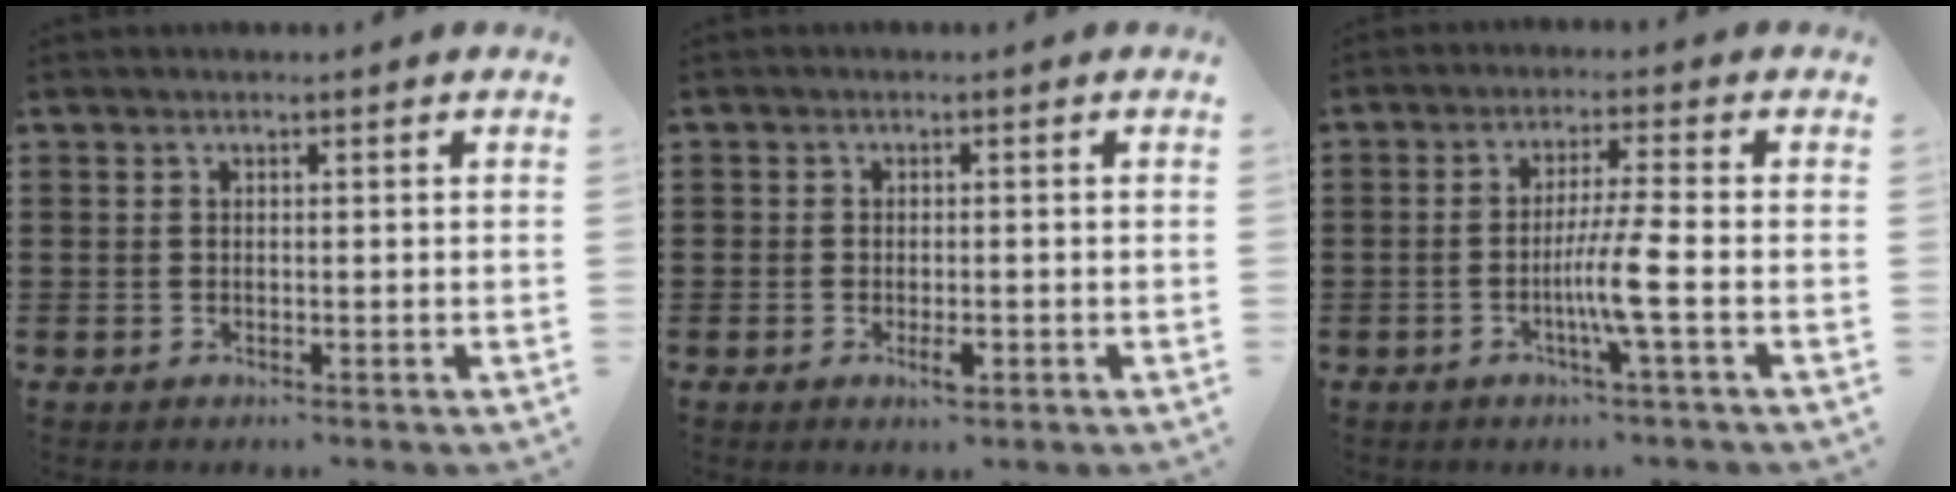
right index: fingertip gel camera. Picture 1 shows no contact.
{"total": 2.2, "force": [-1.0, 1.0, 1.7], "torque": [-0.031, 0.001, -0.018]}
{"total": 6.1, "force": [-1.8, -0.7, 5.8], "torque": [-0.113, -0.017, -0.039]}